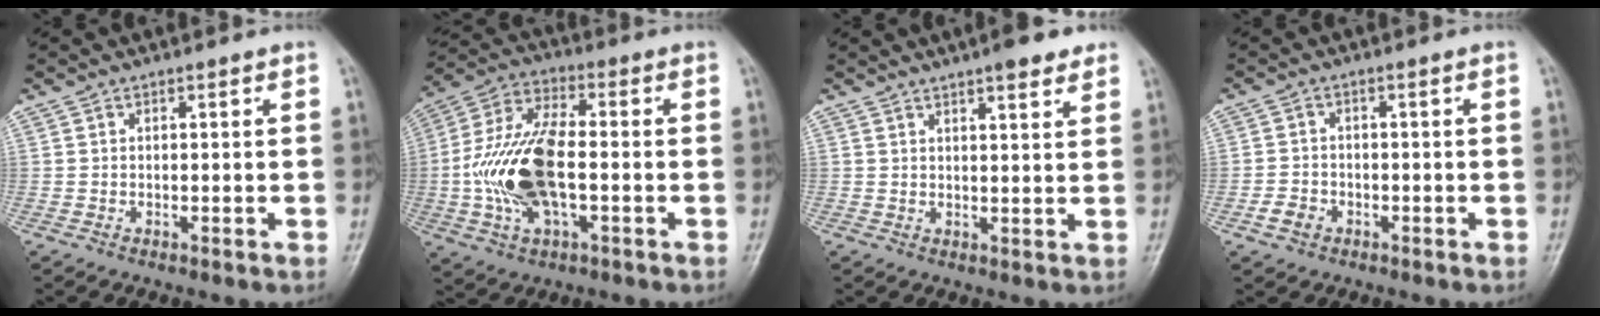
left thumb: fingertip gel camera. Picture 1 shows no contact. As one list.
[{"total": 16.1, "force": [-2.0, 8.0, 13.9], "torque": [-0.281, 0.024, -0.037]}, {"total": 6.1, "force": [4.3, 1.5, 4.1], "torque": [-0.042, -0.014, 0.056]}, {"total": 3.3, "force": [-1.6, 2.6, 1.3], "torque": [-0.018, 0.012, -0.030]}]